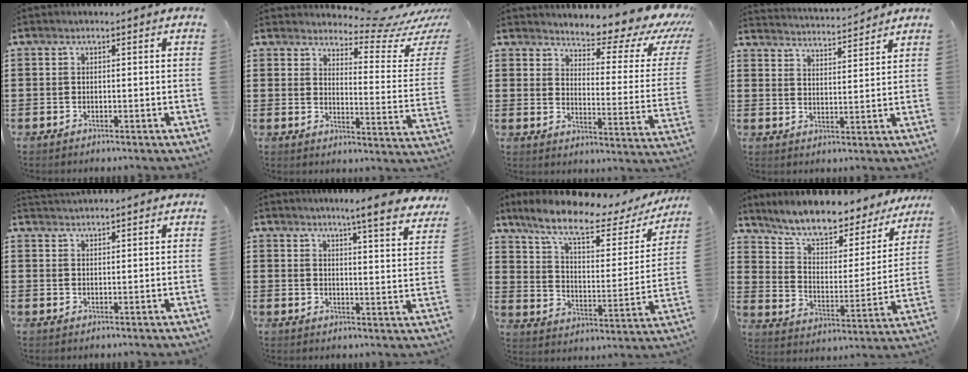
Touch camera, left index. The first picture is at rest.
{"total": 7.1, "force": [6.4, 0.8, 2.9], "torque": [-0.055, -0.051, 0.105]}
{"total": 7.3, "force": [6.3, 1.3, 3.4], "torque": [-0.057, -0.060, 0.100]}
{"total": 3.4, "force": [3.3, -0.5, 0.0], "torque": [-0.015, -0.025, 0.056]}
{"total": 1.9, "force": [1.9, 0.1, 0.0], "torque": [-0.006, 0.000, 0.036]}
{"total": 5.9, "force": [5.0, -0.5, 3.1], "torque": [-0.059, -0.032, 0.081]}
{"total": 10.4, "force": [7.8, 2.2, 6.5], "torque": [-0.149, -0.042, 0.131]}
{"total": 8.6, "force": [7.7, 1.7, 3.5], "torque": [-0.096, -0.055, 0.129]}